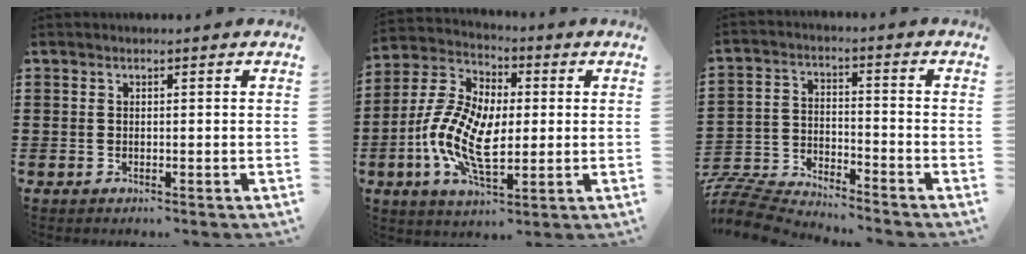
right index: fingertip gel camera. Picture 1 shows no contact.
{"total": 11.8, "force": [-2.0, 6.5, 9.7], "torque": [-0.235, -0.005, -0.043]}
{"total": 7.4, "force": [-7.3, 0.9, 0.6], "torque": [-0.037, 0.004, -0.154]}